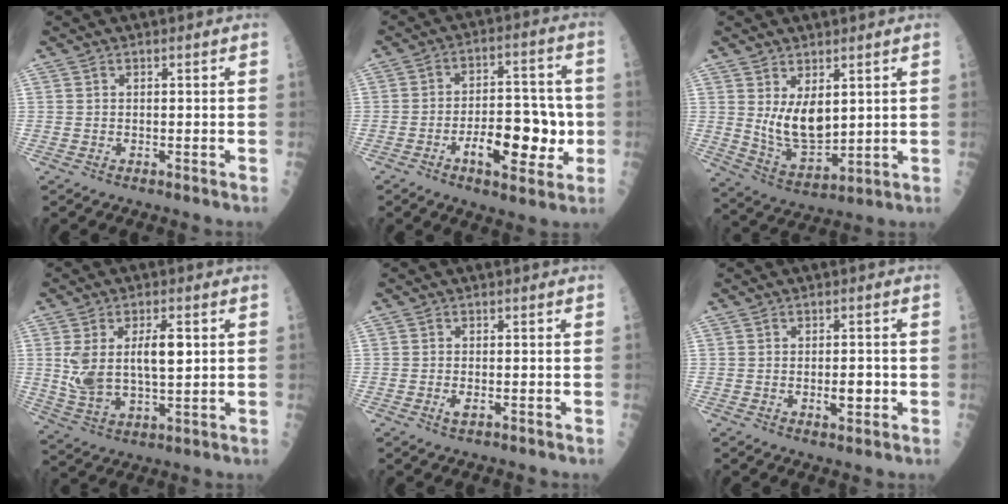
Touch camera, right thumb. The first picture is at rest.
{"total": 13.7, "force": [-3.6, 6.3, 11.6], "torque": [-0.149, 0.029, -0.052]}
{"total": 9.4, "force": [2.6, 5.0, 7.6], "torque": [-0.116, -0.033, 0.066]}
{"total": 11.9, "force": [2.1, 5.6, 10.3], "torque": [-0.194, -0.004, 0.048]}
{"total": 1.4, "force": [-0.5, 0.5, 1.2], "torque": [-0.020, -0.001, -0.009]}
{"total": 3.5, "force": [-0.6, 1.5, 3.1], "torque": [-0.037, 0.000, -0.006]}